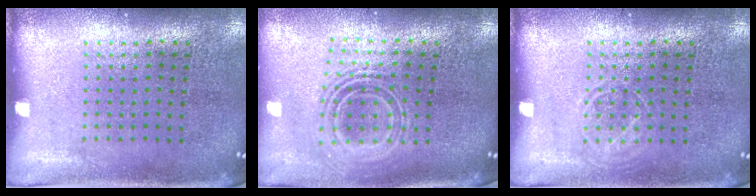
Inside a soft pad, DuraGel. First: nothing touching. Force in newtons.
{"total": 2.1, "press": 1.6, "slide": 1.4}
{"total": 1.1, "press": 1.1, "slide": 0.2}